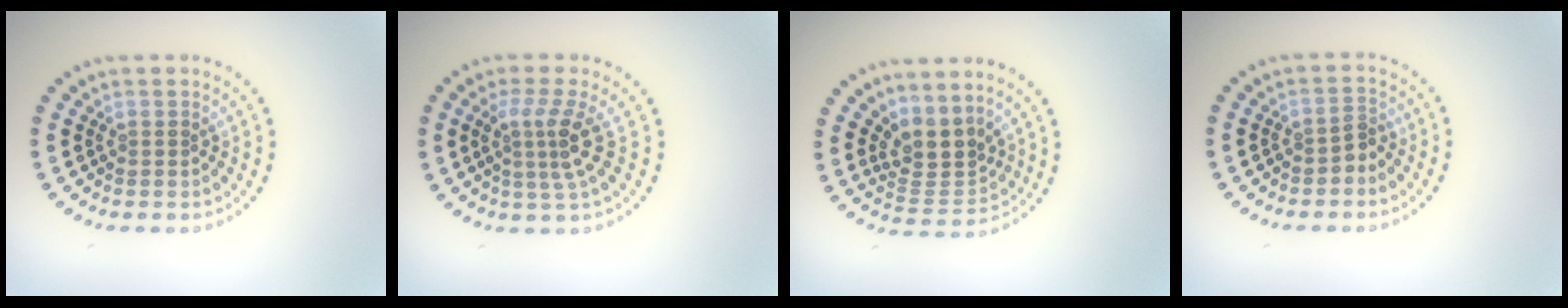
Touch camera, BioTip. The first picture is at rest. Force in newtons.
{"total": 3.3, "press": 2.3, "slide": 2.3}
{"total": 3.4, "press": 2.5, "slide": 2.2}
{"total": 1.4, "press": 1.2, "slide": 0.6}